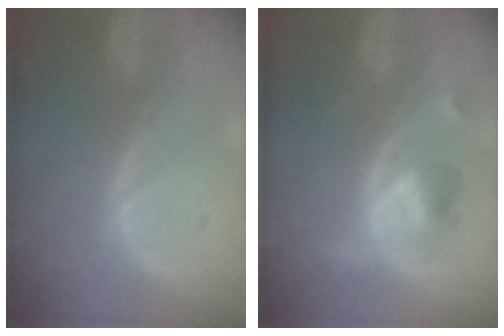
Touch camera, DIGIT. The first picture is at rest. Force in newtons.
{"total": 6.0, "press": 5.3, "slide": 2.7}